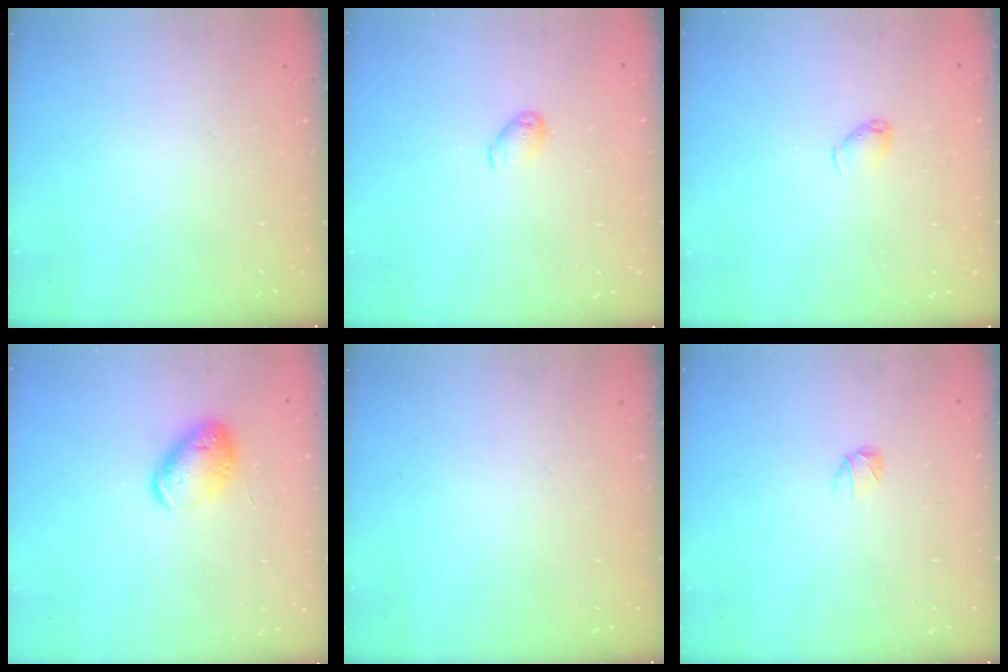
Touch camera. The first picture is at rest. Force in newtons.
{"total": 4.7, "press": 4.6, "slide": 0.8}
{"total": 3.1, "press": 3.0, "slide": 0.7}
{"total": 12.9, "press": 12.7, "slide": 2.0}
{"total": 0.0}
{"total": 2.6, "press": 2.5, "slide": 0.6}